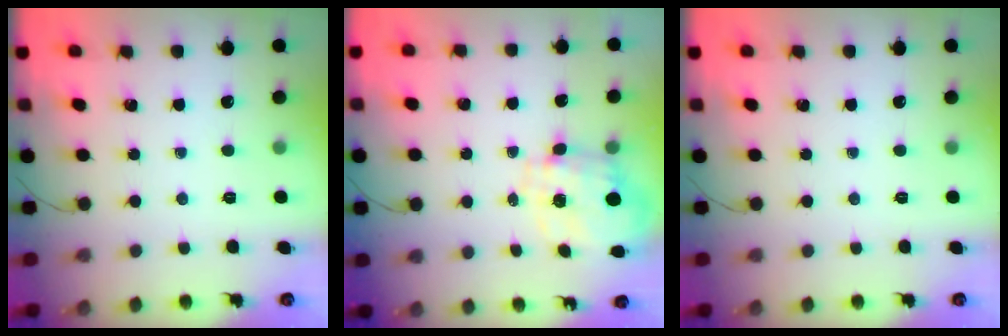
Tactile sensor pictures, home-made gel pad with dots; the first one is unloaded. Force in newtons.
{"total": 3.7, "press": 3.5, "slide": 1.3}
{"total": 0.0}